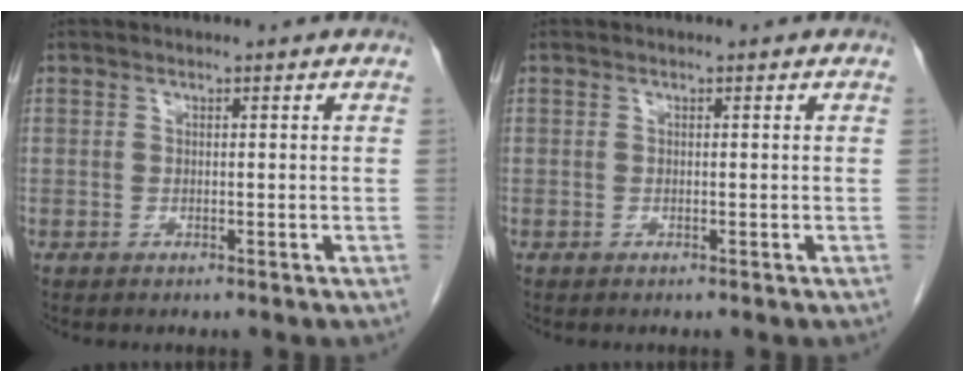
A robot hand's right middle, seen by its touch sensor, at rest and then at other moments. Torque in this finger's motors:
{"motor_torque": [-0.03, -0.54, -0.11, -0.04]}